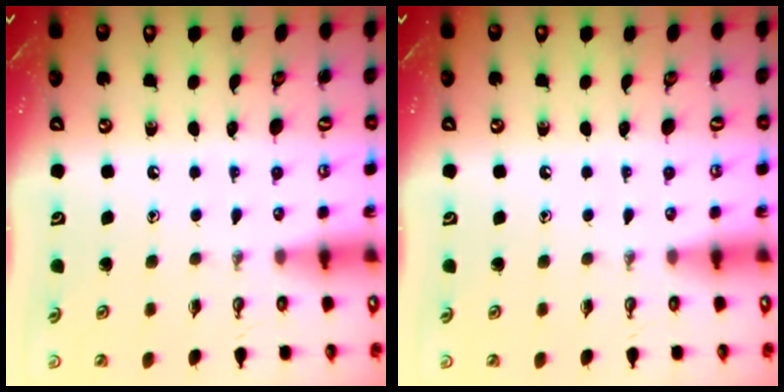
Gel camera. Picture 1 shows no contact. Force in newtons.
{"total": 0.0}